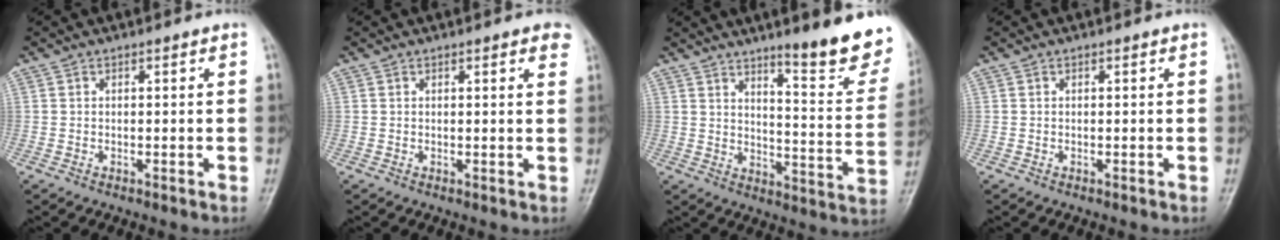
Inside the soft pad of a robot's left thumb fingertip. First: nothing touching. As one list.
[{"total": 3.3, "force": [2.1, 0.9, 2.4], "torque": [-0.017, -0.001, 0.019]}, {"total": 17.3, "force": [11.9, 2.6, 12.2], "torque": [-0.124, -0.089, 0.167]}, {"total": 0.0}]